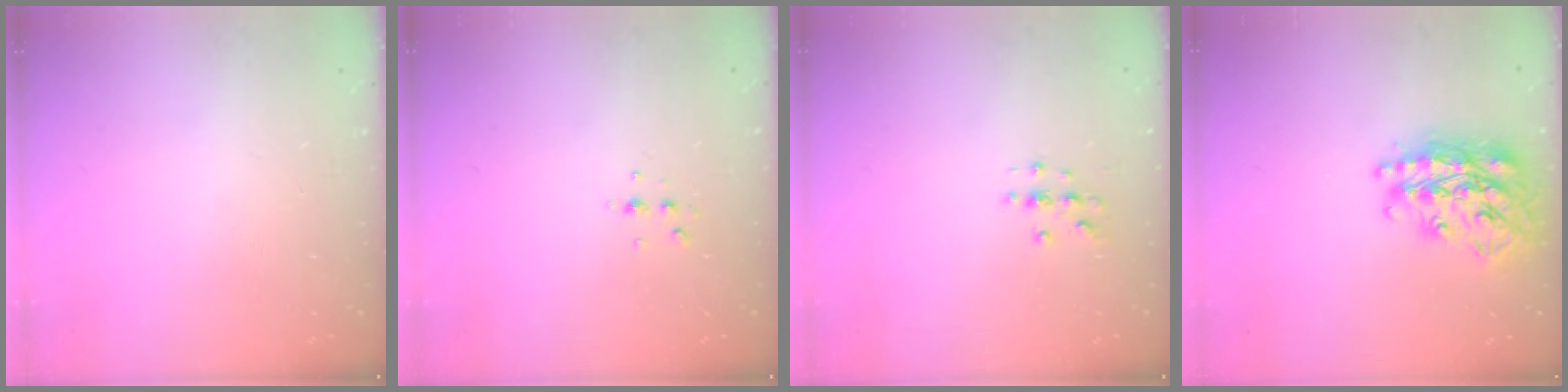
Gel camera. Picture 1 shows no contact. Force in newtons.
{"total": 4.0, "press": 3.9, "slide": 0.9}
{"total": 2.0, "press": 2.0, "slide": 0.2}
{"total": 23.2, "press": 23.2, "slide": 1.8}